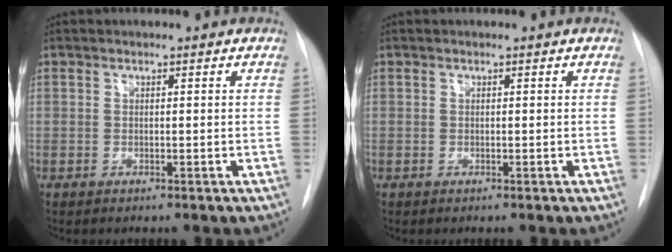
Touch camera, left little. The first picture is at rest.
{"total": 0.0}